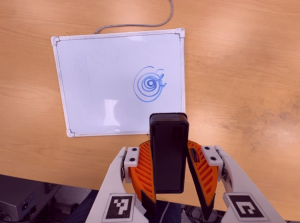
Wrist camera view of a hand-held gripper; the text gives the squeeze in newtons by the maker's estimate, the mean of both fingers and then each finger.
{"total": 5.6, "left": 5.1, "right": 6.1}